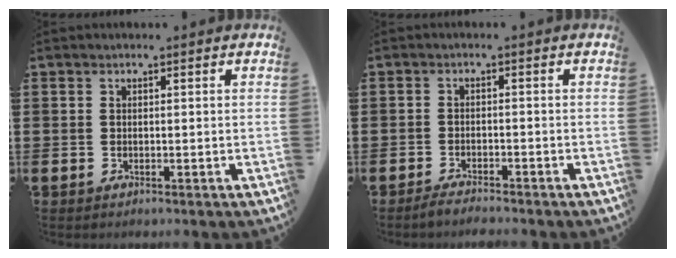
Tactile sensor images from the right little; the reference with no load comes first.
{"total": 1.7, "force": [-1.6, 0.0, 0.4], "torque": [-0.009, 0.003, -0.032]}